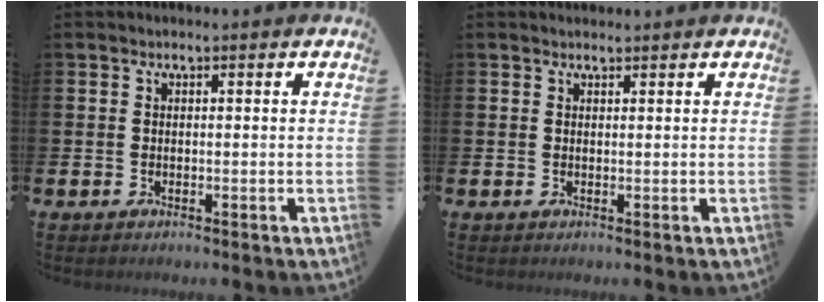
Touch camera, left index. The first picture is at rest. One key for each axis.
{"total": 0.8, "fx": 0.8, "fy": 0.1, "fz": 0.0, "tx": 0.011, "ty": -0.003, "tz": 0.013}